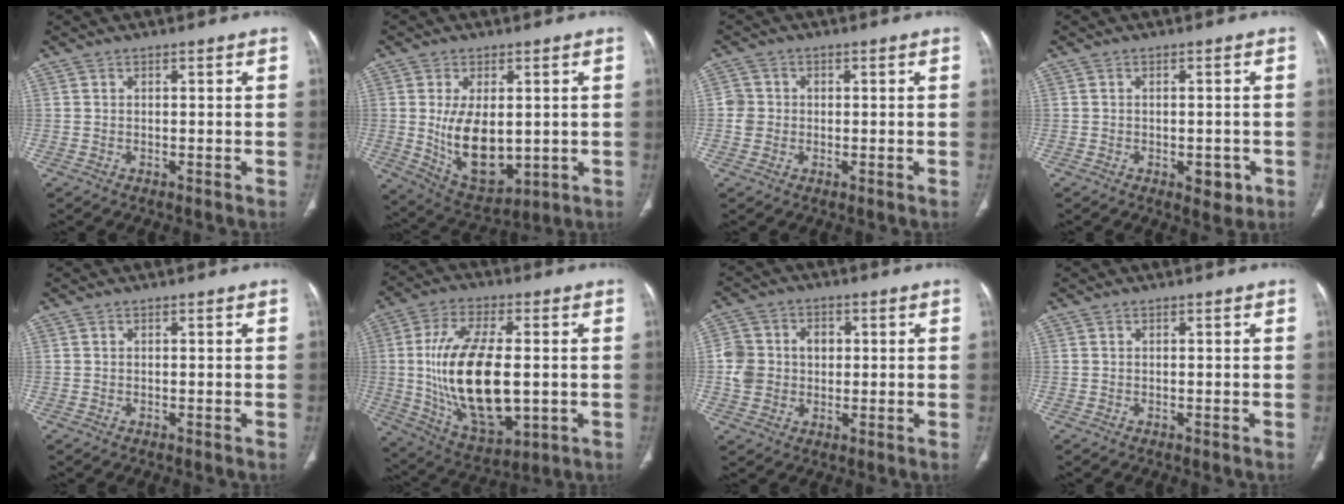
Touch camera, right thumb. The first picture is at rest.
{"total": 12.8, "force": [0.0, 7.2, 10.7], "torque": [-0.166, -0.018, 0.026]}
{"total": 3.0, "force": [-0.1, 3.0, 0.7], "torque": [0.004, 0.007, -0.004]}
{"total": 3.6, "force": [-1.3, 2.0, 2.7], "torque": [-0.022, 0.002, -0.009]}
{"total": 0.0}
{"total": 21.3, "force": [-0.5, 10.2, 18.7], "torque": [-0.344, -0.010, 0.007]}
{"total": 8.8, "force": [0.5, 7.7, 4.3], "torque": [-0.055, 0.014, 0.007]}
{"total": 0.0}